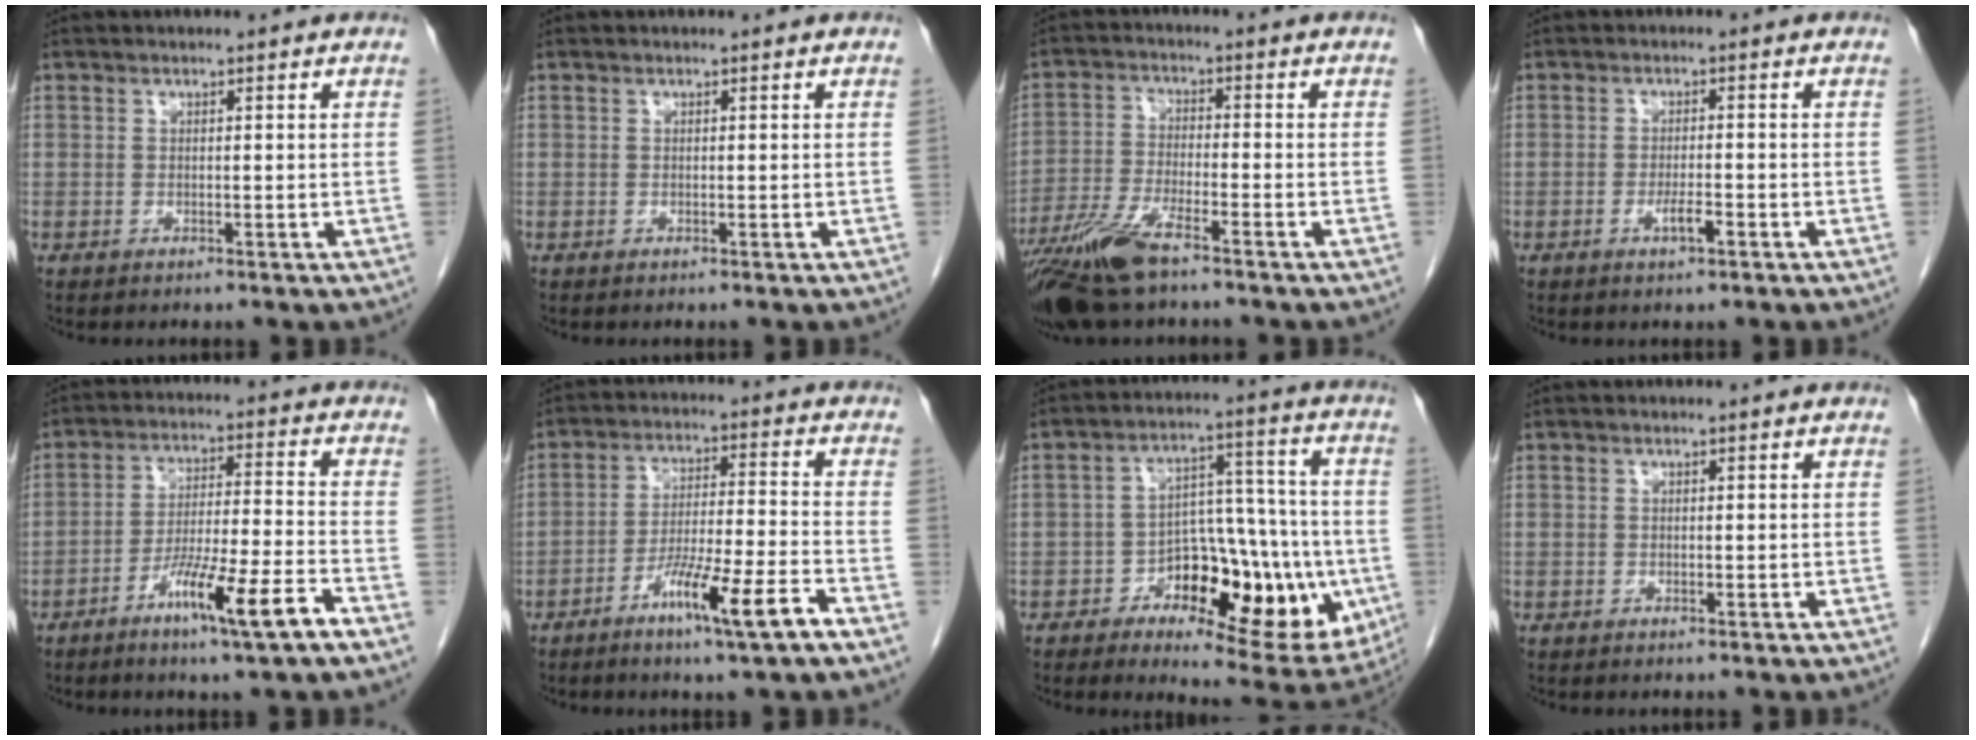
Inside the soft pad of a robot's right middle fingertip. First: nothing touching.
{"total": 0.0}
{"total": 10.4, "force": [-7.2, 1.9, 7.2], "torque": [-0.148, -0.020, -0.135]}
{"total": 2.5, "force": [-1.2, 0.4, 2.1], "torque": [-0.036, 0.000, -0.021]}
{"total": 10.4, "force": [-6.2, -0.4, 8.3], "torque": [-0.144, -0.007, -0.107]}
{"total": 9.9, "force": [-5.9, -0.4, 8.0], "torque": [-0.139, -0.007, -0.103]}
{"total": 18.0, "force": [-5.6, 7.6, 15.4], "torque": [-0.201, 0.017, -0.074]}
{"total": 0.0}